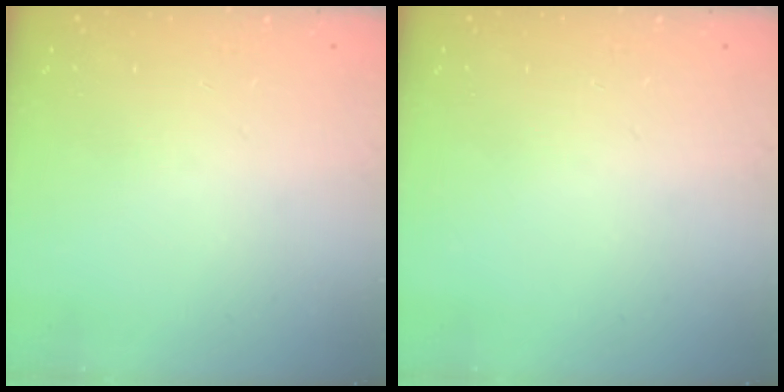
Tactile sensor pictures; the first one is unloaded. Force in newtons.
{"total": 0.0}